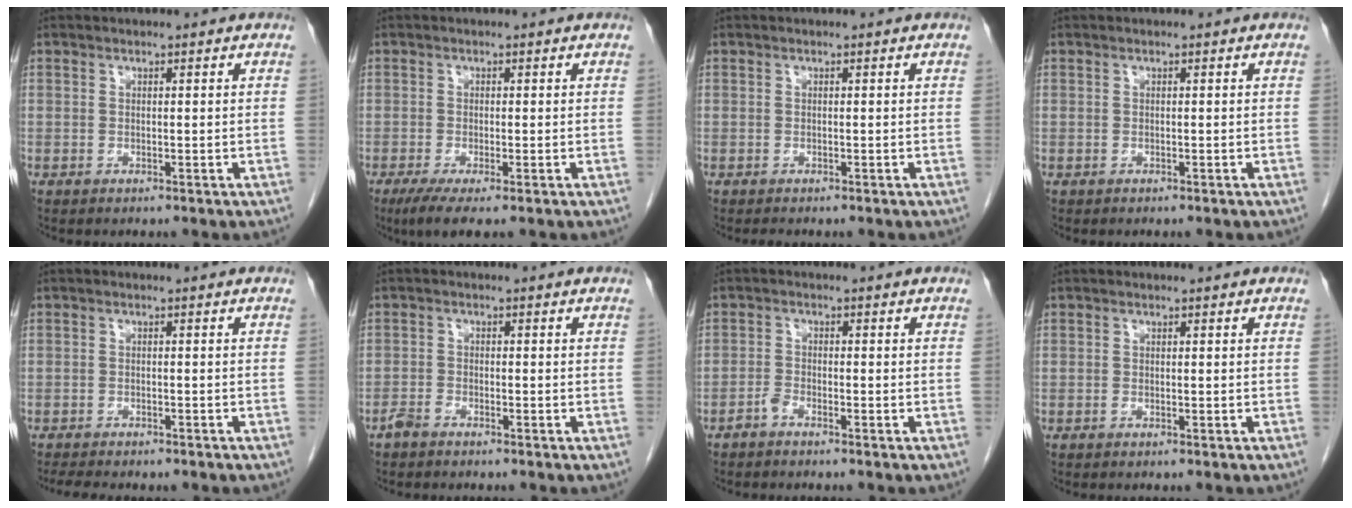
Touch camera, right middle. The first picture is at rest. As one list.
[{"total": 4.3, "force": [-2.5, 0.5, 3.4], "torque": [-0.059, -0.015, -0.044]}, {"total": 0.5, "force": [-0.5, 0.1, 0.2], "torque": [-0.007, -0.002, -0.008]}, {"total": 0.0}, {"total": 6.8, "force": [-5.7, 1.7, 3.2], "torque": [-0.050, -0.007, -0.072]}, {"total": 1.8, "force": [-1.6, 0.6, 0.7], "torque": [-0.019, 0.000, -0.029]}, {"total": 1.5, "force": [-1.4, 0.3, 0.7], "torque": [-0.015, 0.001, -0.027]}, {"total": 0.0}]